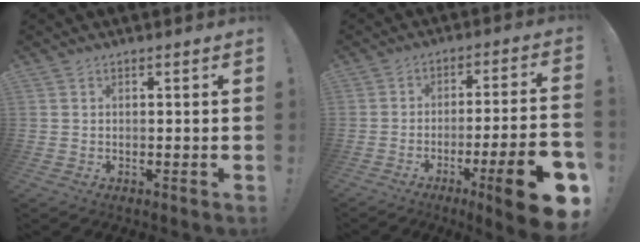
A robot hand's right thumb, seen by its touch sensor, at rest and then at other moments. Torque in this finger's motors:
{"motor_torque": [0.89, 1.61, 1.87, -0.89, 0.37]}